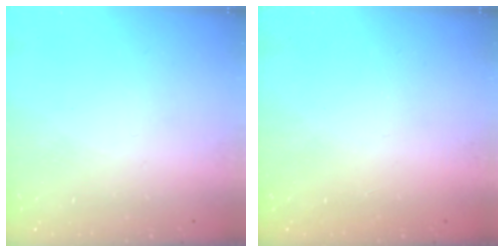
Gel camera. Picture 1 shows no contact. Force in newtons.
{"total": 0.9, "press": 0.9, "slide": 0.1}